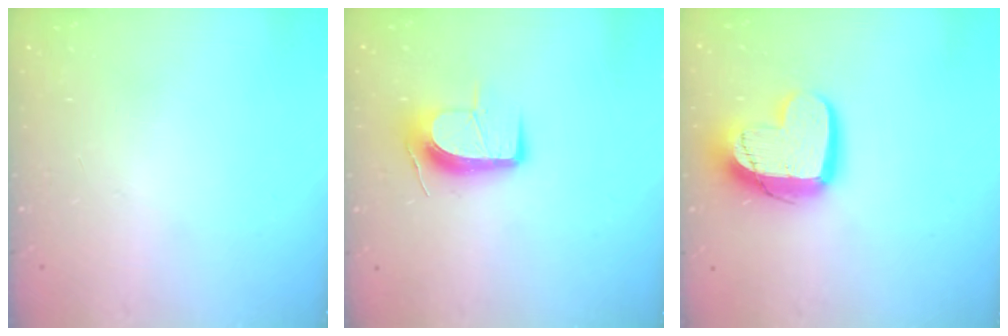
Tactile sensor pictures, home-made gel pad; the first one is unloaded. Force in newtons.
{"total": 11.1, "press": 11.1, "slide": 0.5}
{"total": 16.0, "press": 15.9, "slide": 1.5}